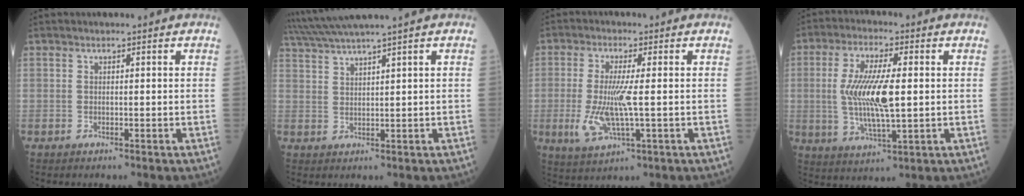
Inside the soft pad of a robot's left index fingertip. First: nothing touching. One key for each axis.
{"total": 7.4, "fx": 6.3, "fy": -1.9, "fz": 3.2, "tx": -0.060, "ty": 0.022, "tz": 0.120}
{"total": 6.5, "fx": -0.8, "fy": 1.0, "fz": 6.4, "tx": -0.147, "ty": -0.010, "tz": -0.010}
{"total": 10.9, "fx": 0.5, "fy": 2.2, "fz": 10.6, "tx": -0.222, "ty": -0.001, "tz": 0.013}